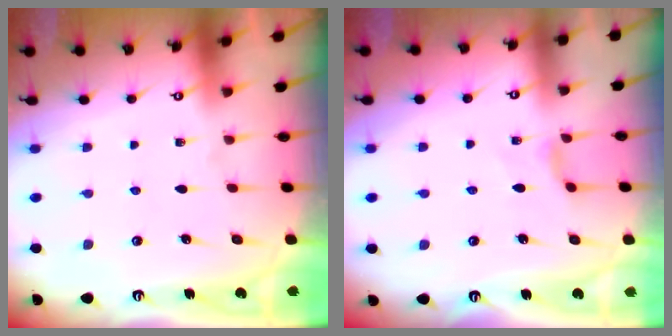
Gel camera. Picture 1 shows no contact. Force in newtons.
{"total": 2.8, "press": 2.8, "slide": 0.6}